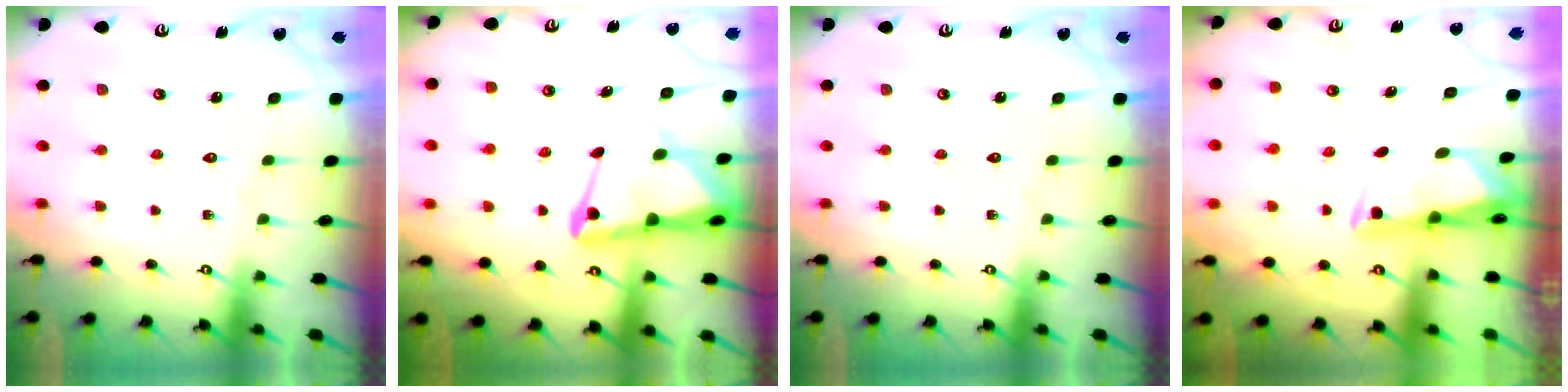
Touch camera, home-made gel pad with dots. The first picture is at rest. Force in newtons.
{"total": 9.3, "press": 9.2, "slide": 0.9}
{"total": 0.0}
{"total": 2.7, "press": 2.7, "slide": 0.4}